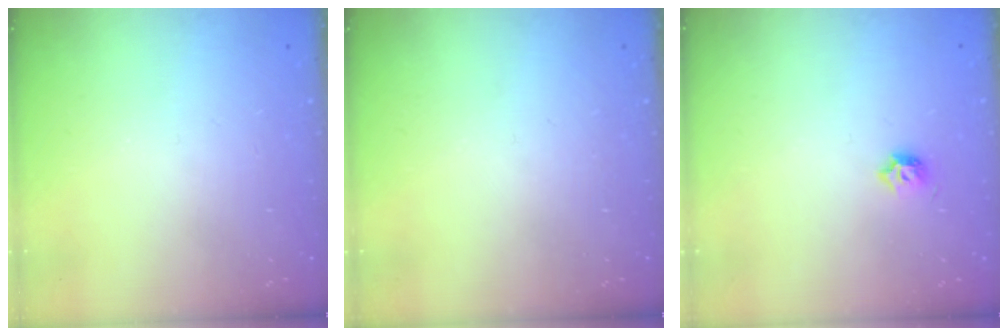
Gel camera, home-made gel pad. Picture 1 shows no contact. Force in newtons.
{"total": 0.0}
{"total": 4.0, "press": 3.8, "slide": 1.0}